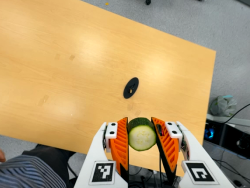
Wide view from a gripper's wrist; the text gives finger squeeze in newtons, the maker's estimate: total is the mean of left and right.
{"total": 10.9, "left": 10.0, "right": 11.8}